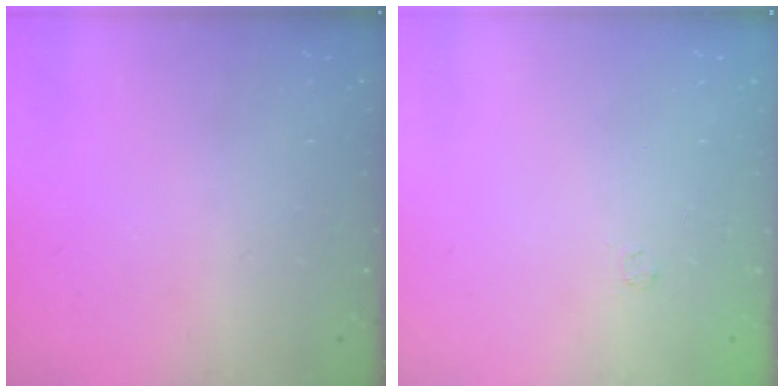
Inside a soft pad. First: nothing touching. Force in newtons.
{"total": 1.7, "press": 1.2, "slide": 1.1}